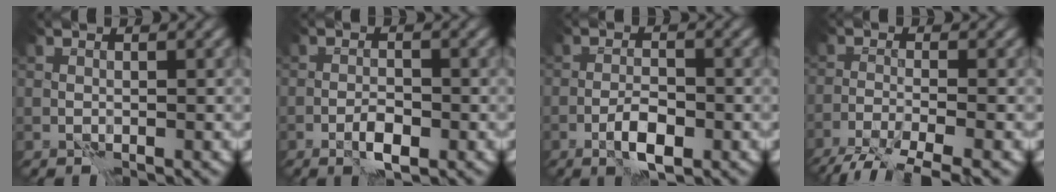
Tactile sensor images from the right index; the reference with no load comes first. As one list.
[{"total": 2.2, "force": [-1.0, 0.7, 1.9], "torque": [-0.033, 0.001, -0.019]}, {"total": 3.1, "force": [-1.3, 1.0, 2.6], "torque": [-0.048, 0.003, -0.027]}, {"total": 5.5, "force": [-4.4, 0.7, 3.3], "torque": [-0.054, -0.008, -0.083]}]